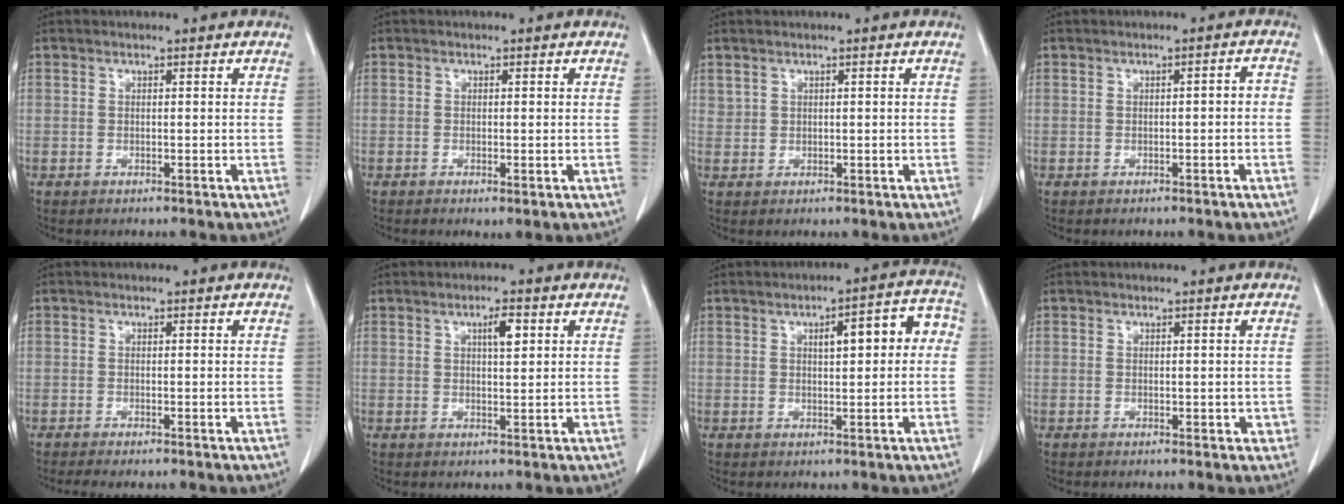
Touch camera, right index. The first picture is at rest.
{"total": 0.9, "force": [-0.2, 0.3, 0.9], "torque": [-0.011, -0.003, 0.001]}
{"total": 1.1, "force": [0.8, 0.7, 0.3], "torque": [-0.002, 0.004, 0.021]}
{"total": 1.6, "force": [-0.5, 0.5, 1.5], "torque": [-0.018, 0.005, -0.006]}
{"total": 1.9, "force": [-1.6, 0.0, 1.1], "torque": [-0.017, -0.004, -0.024]}
{"total": 3.2, "force": [1.2, 0.7, 2.8], "torque": [-0.047, 0.000, 0.019]}
{"total": 7.3, "force": [1.2, 2.4, 6.8], "torque": [-0.085, 0.034, 0.014]}
{"total": 1.6, "force": [-0.1, 1.1, 1.2], "torque": [-0.011, 0.003, 0.004]}